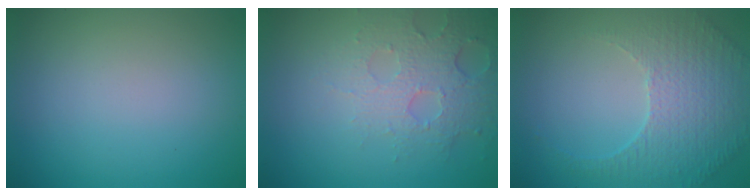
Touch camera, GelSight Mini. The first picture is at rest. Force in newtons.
{"total": 4.9, "press": 3.4, "slide": 3.5}
{"total": 5.2, "press": 3.6, "slide": 3.7}